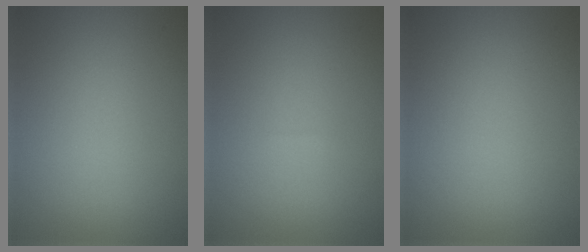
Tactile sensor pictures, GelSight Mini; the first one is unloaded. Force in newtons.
{"total": 0.0}
{"total": 0.0}